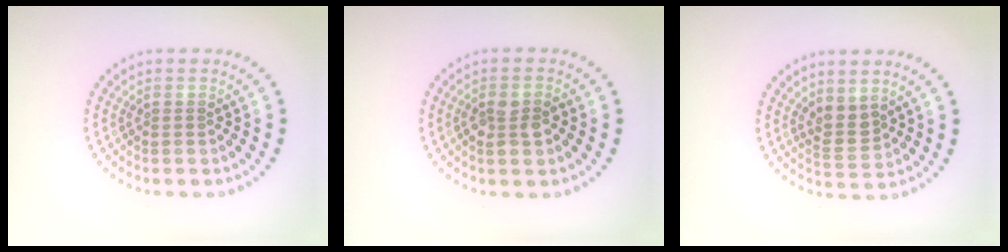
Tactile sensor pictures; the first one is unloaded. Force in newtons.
{"total": 2.5, "press": 2.4, "slide": 0.6}
{"total": 2.1, "press": 1.8, "slide": 1.1}